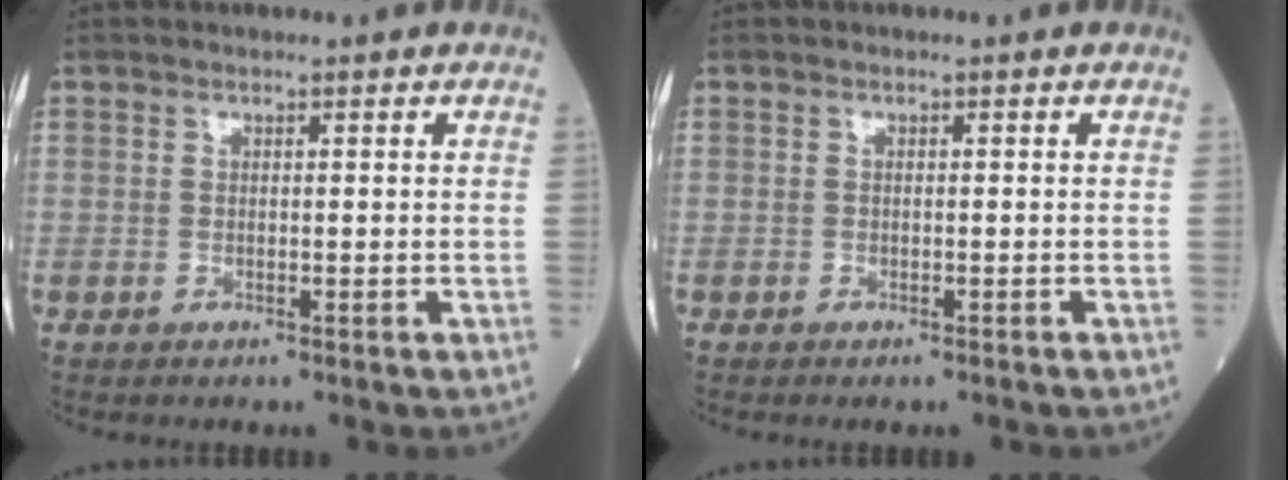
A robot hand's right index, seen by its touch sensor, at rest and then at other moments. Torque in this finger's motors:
{"motor_torque": [-1.83, -0.31, -0.95, -0.21]}